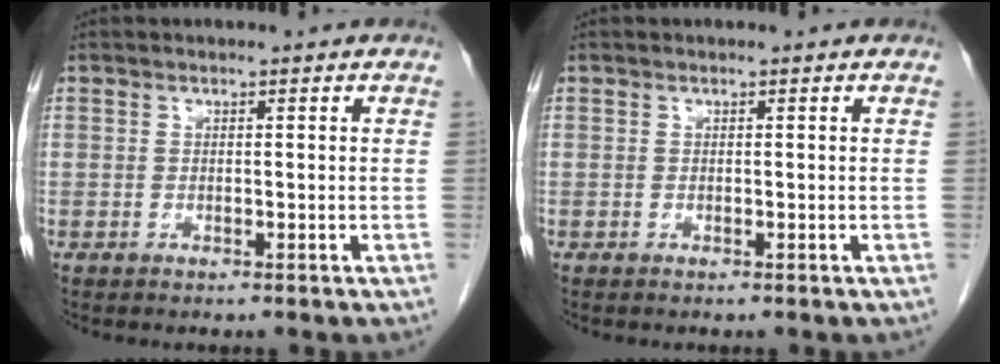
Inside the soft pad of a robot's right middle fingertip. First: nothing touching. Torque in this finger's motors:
{"motor_torque": [0.48, 0.06, 0.07, 0.01]}